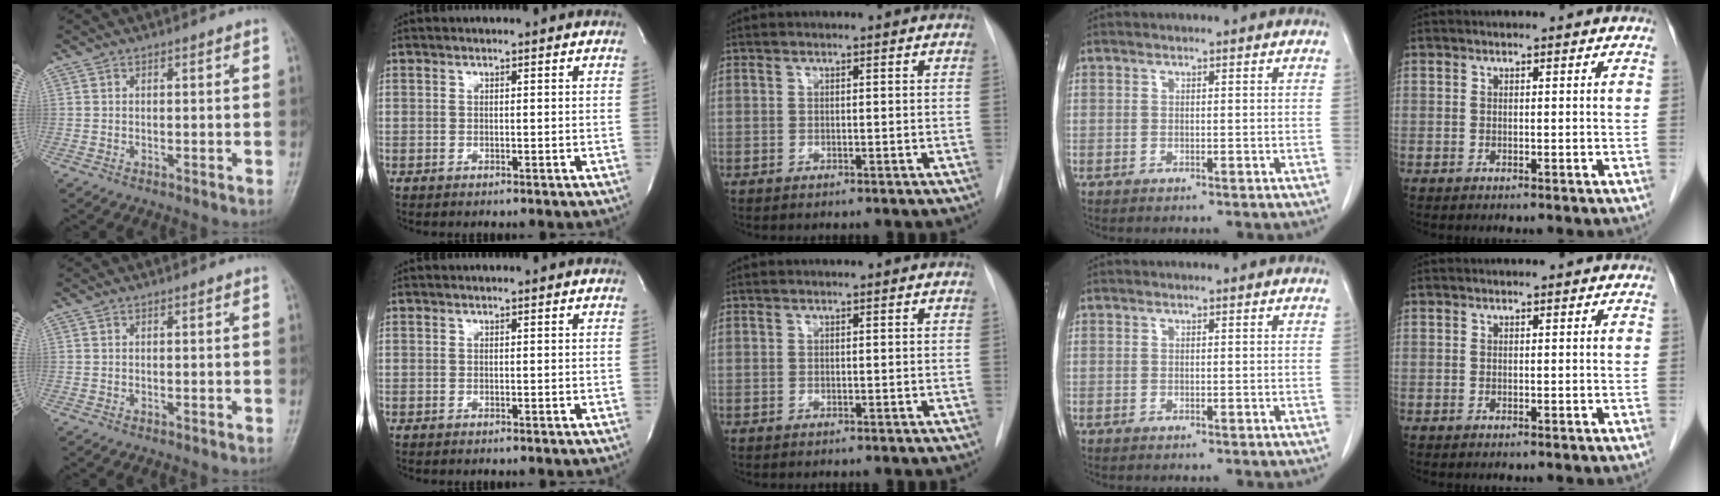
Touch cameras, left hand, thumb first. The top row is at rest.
{}